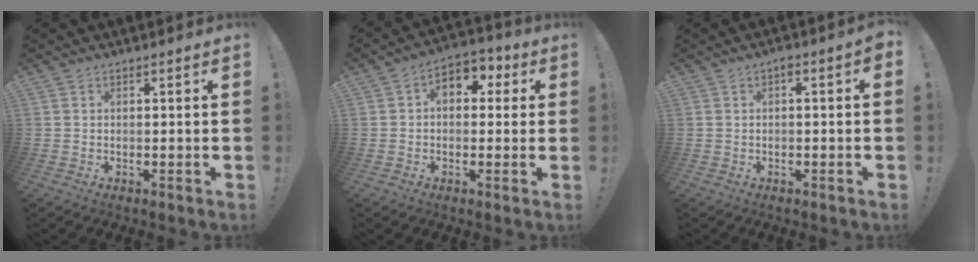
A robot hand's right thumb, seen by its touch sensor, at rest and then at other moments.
{"total": 7.3, "force": [1.6, 5.4, 4.6], "torque": [-0.062, 0.003, 0.032]}
{"total": 1.6, "force": [-0.7, 0.3, 1.4], "torque": [-0.028, 0.005, -0.013]}